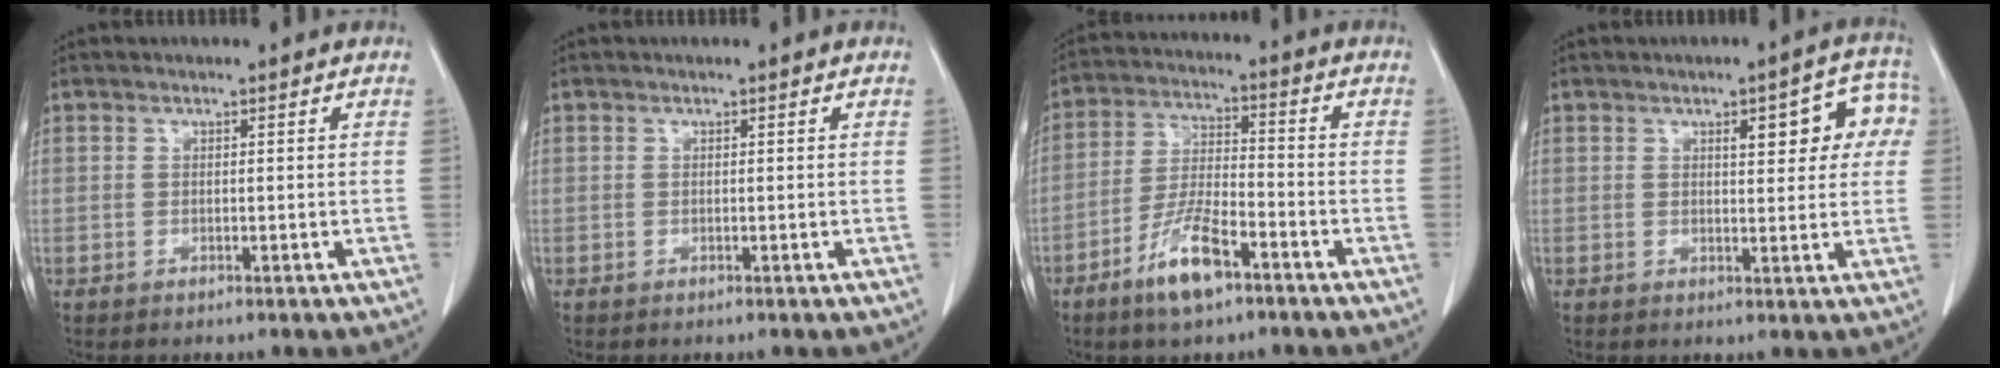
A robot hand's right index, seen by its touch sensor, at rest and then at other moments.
{"total": 0.0}
{"total": 9.1, "force": [-5.5, 2.3, 6.9], "torque": [-0.142, -0.007, -0.102]}
{"total": 8.5, "force": [2.7, 3.0, 7.5], "torque": [-0.080, 0.025, 0.029]}